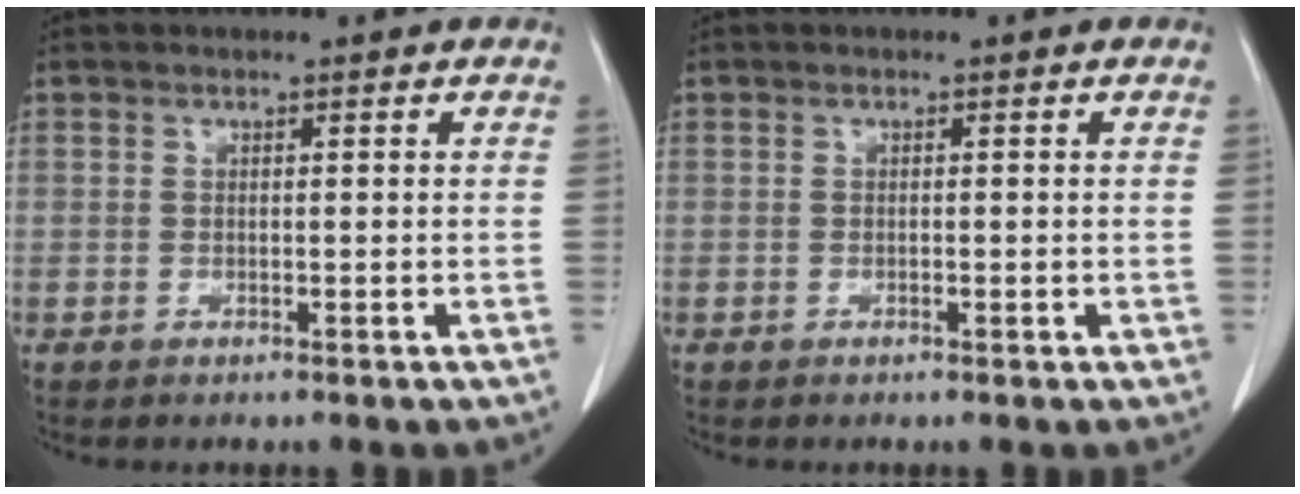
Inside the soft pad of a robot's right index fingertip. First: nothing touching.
{"total": 0.6, "force": [-0.2, 0.3, 0.5], "torque": [-0.011, 0.001, 0.000]}